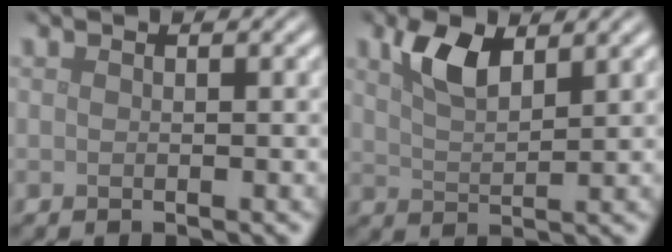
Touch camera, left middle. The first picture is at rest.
{"total": 3.9, "force": [2.2, 1.7, 2.7], "torque": [-0.059, 0.005, 0.044]}